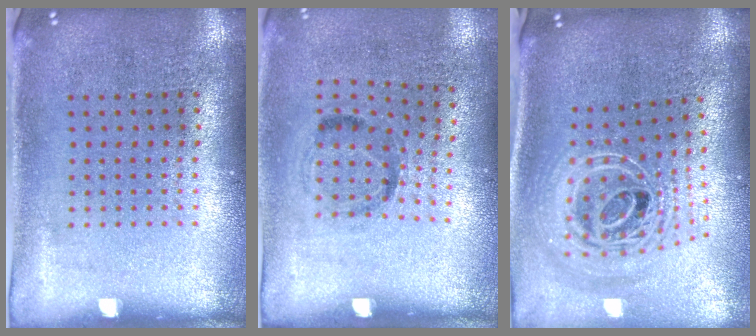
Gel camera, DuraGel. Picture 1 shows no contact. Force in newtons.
{"total": 1.1, "press": 0.6, "slide": 0.9}
{"total": 2.7, "press": 1.8, "slide": 2.0}